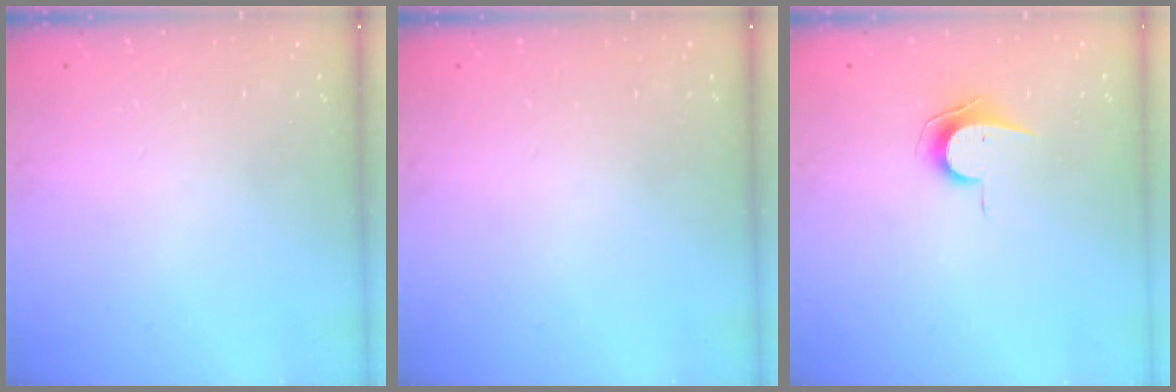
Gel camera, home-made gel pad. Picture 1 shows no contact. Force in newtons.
{"total": 0.0}
{"total": 7.7, "press": 7.6, "slide": 0.4}